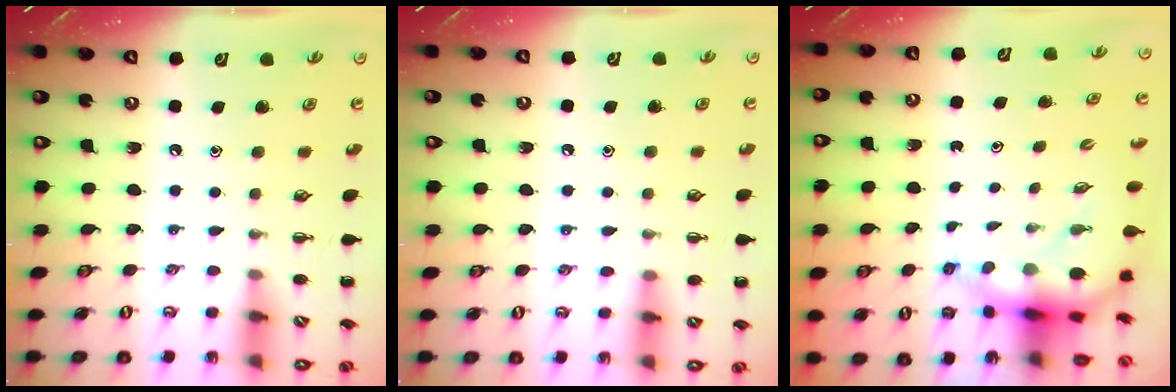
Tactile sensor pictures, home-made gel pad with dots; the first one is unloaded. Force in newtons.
{"total": 7.2, "press": 6.8, "slide": 2.3}
{"total": 7.7, "press": 7.3, "slide": 2.5}